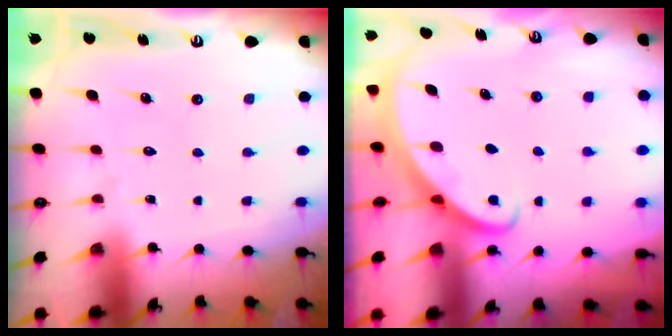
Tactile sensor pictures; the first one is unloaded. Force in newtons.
{"total": 2.7, "press": 2.7, "slide": 0.2}